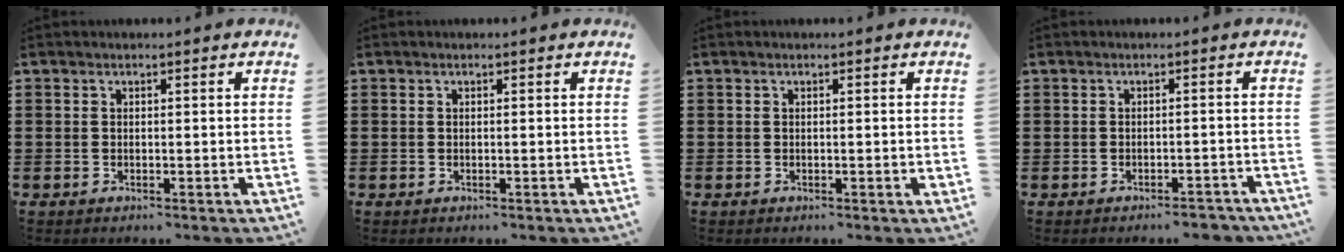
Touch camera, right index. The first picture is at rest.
{"total": 0.0}
{"total": 0.6, "force": [-0.1, 0.1, 0.6], "torque": [-0.010, -0.003, -0.001]}
{"total": 2.3, "force": [-2.2, 0.5, 0.2], "torque": [-0.009, 0.002, -0.047]}